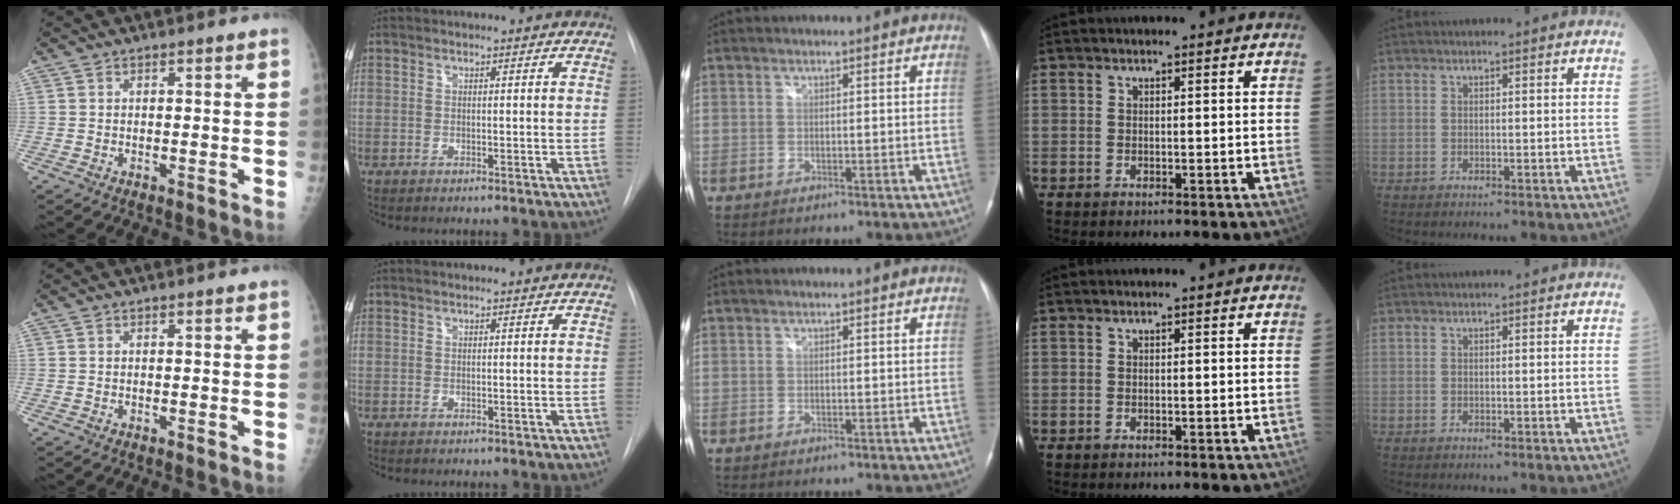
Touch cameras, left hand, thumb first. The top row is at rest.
{"index": {"total": 0.5, "force": [0.5, 0.0, 0.1], "torque": [-0.002, 0.011, 0.010]}}